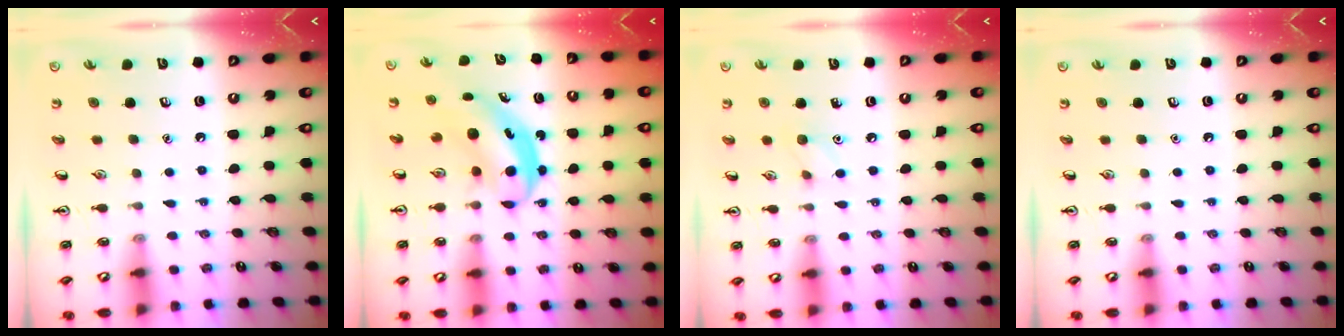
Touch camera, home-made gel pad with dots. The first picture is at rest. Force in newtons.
{"total": 4.8, "press": 4.8, "slide": 0.3}
{"total": 5.4, "press": 5.1, "slide": 1.7}
{"total": 0.0}